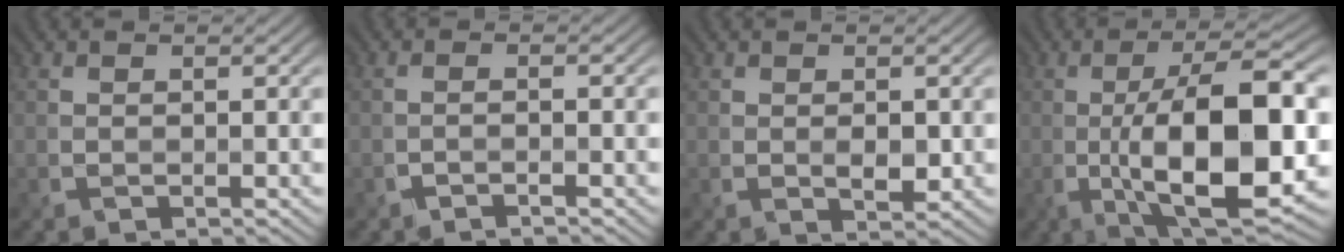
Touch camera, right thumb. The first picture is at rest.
{"total": 1.4, "force": [-0.8, 0.3, 1.1], "torque": [-0.008, 0.007, -0.025]}
{"total": 1.6, "force": [0.0, 0.8, 1.4], "torque": [-0.025, -0.006, 0.006]}
{"total": 14.2, "force": [-2.4, 4.9, 13.1], "torque": [-0.219, -0.001, -0.038]}